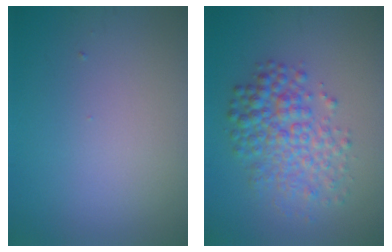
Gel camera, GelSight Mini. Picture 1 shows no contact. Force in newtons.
{"total": 5.0, "press": 5.0, "slide": 0.1}